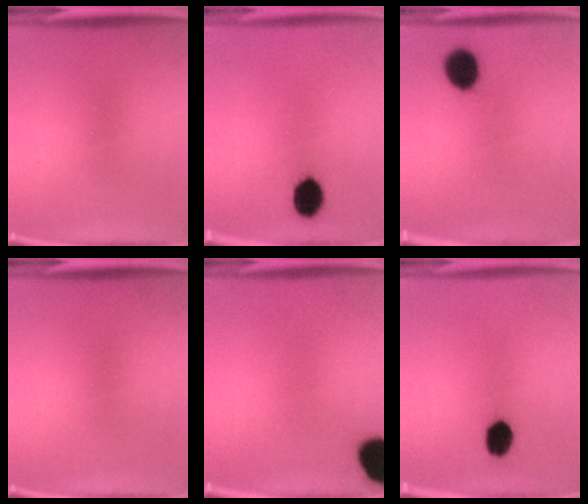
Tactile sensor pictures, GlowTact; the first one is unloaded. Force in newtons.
{"total": 7.0}
{"total": 6.3}
{"total": 0.0}
{"total": 11.8}
{"total": 5.8}